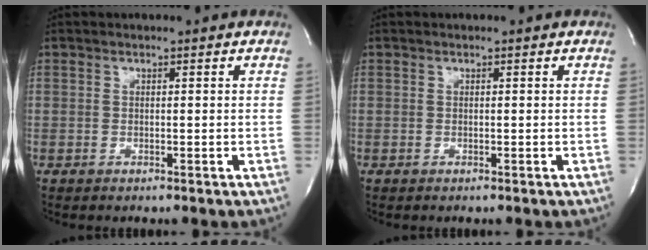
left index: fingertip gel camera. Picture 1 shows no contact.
{"total": 0.0}